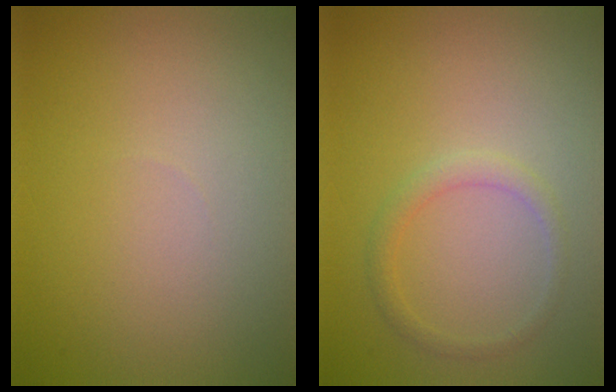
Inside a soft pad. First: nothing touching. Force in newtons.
{"total": 1.4, "press": 1.4, "slide": 0.1}